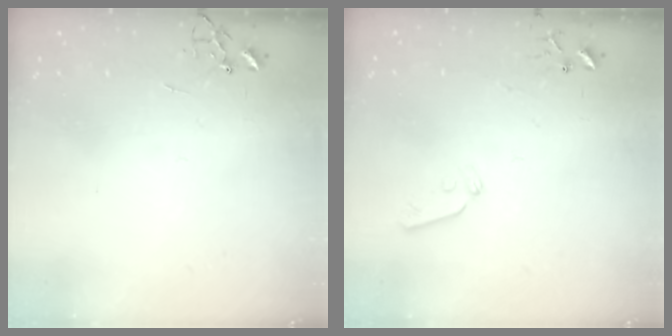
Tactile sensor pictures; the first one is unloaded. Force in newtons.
{"total": 5.9, "press": 5.8, "slide": 0.6}